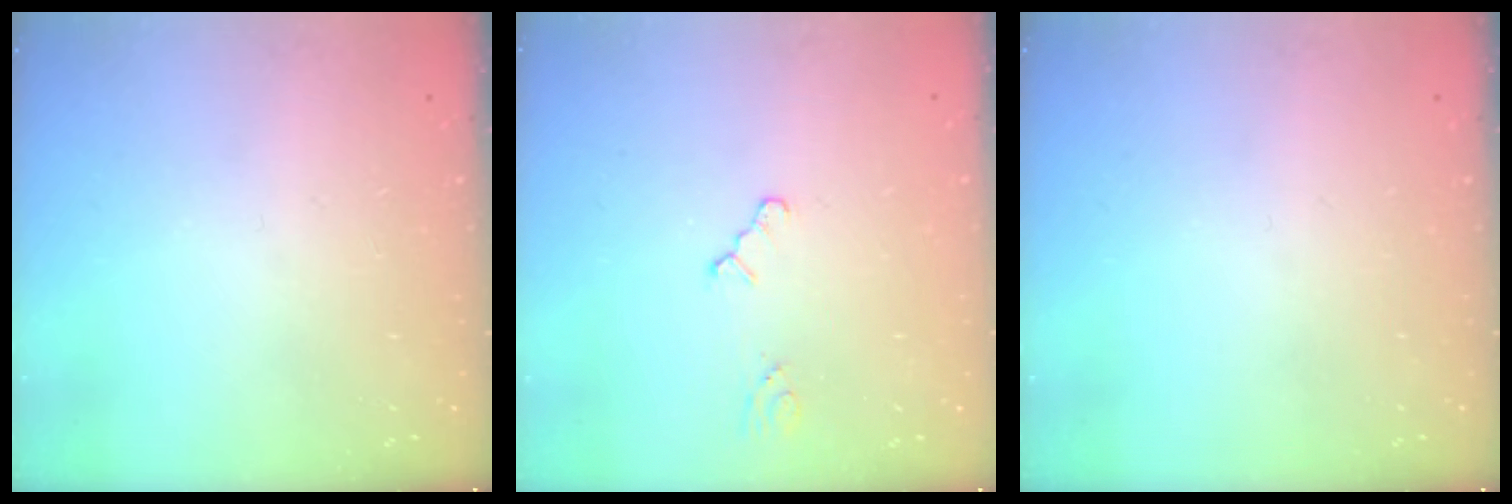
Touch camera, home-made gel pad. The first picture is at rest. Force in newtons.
{"total": 1.6, "press": 1.6, "slide": 0.3}
{"total": 0.0}